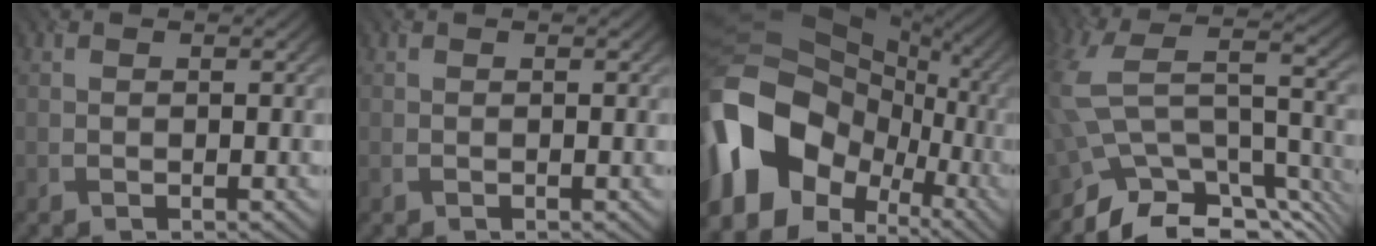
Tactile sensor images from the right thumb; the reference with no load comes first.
{"total": 0.0}
{"total": 20.2, "force": [-5.4, 15.2, 12.1], "torque": [-0.287, -0.036, -0.085]}
{"total": 12.0, "force": [-7.5, 6.4, 6.9], "torque": [-0.154, -0.010, -0.125]}